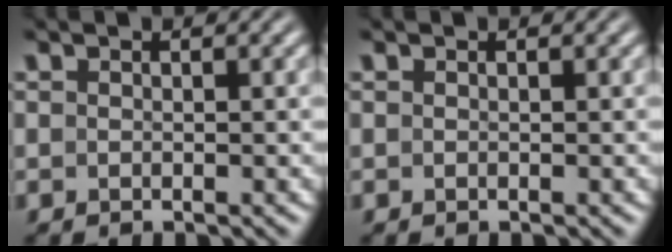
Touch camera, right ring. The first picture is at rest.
{"total": 0.0}